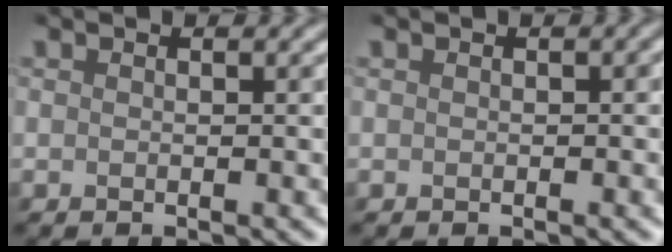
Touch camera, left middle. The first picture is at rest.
{"total": 0.8, "force": [-0.2, 0.5, 0.7], "torque": [-0.003, 0.003, -0.003]}